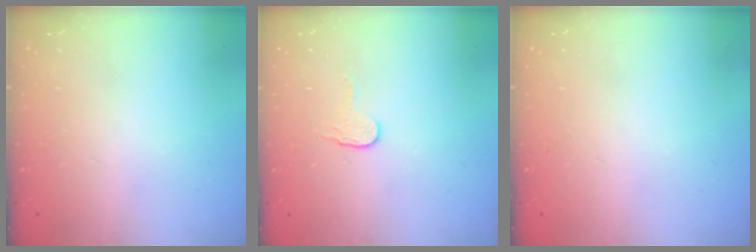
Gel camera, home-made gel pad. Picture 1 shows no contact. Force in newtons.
{"total": 3.8, "press": 3.8, "slide": 0.3}
{"total": 0.0}